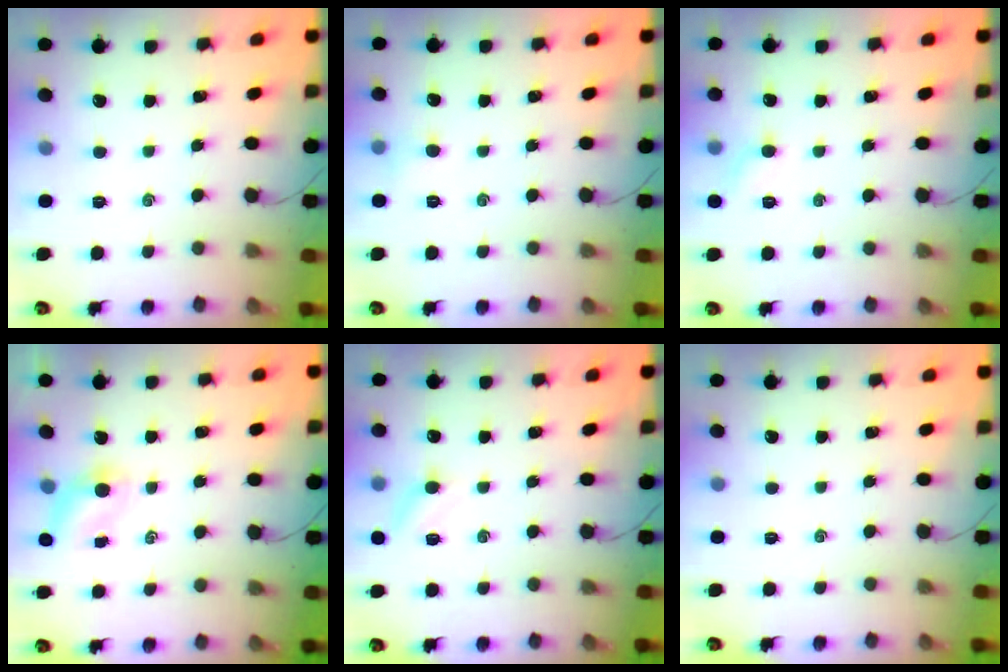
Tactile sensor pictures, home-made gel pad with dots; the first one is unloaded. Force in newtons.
{"total": 3.9, "press": 3.8, "slide": 1.1}
{"total": 5.0, "press": 4.7, "slide": 1.6}
{"total": 4.1, "press": 4.1, "slide": 0.8}
{"total": 5.8, "press": 5.6, "slide": 1.5}
{"total": 0.0}